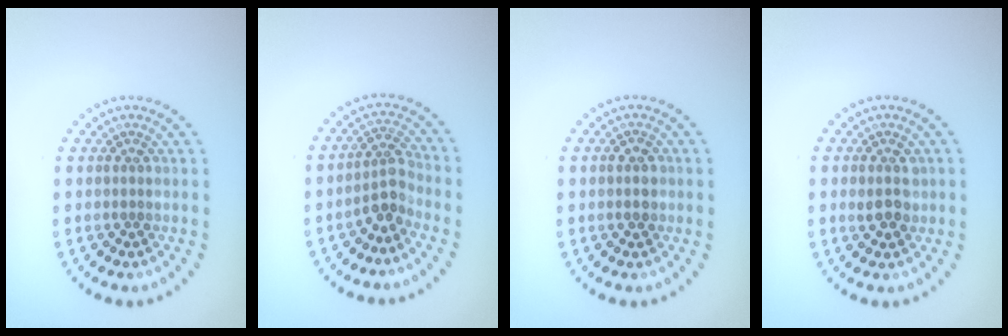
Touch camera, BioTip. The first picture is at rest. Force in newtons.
{"total": 2.5, "press": 1.9, "slide": 1.6}
{"total": 1.4, "press": 1.4, "slide": 0.1}
{"total": 2.1, "press": 2.0, "slide": 0.5}